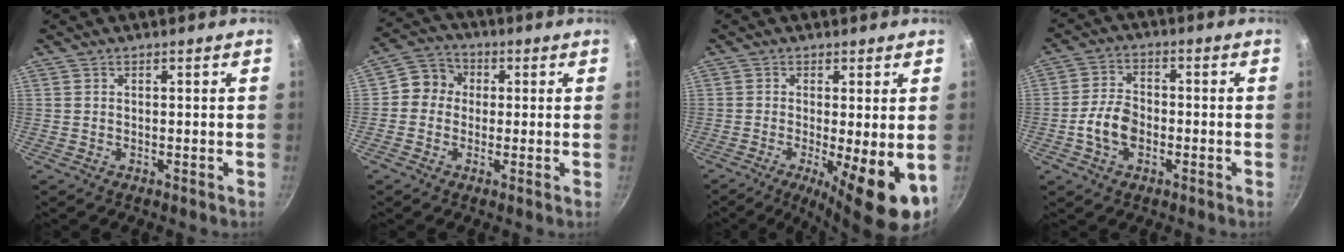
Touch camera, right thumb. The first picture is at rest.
{"total": 6.1, "force": [0.2, 5.7, 2.3], "torque": [-0.008, 0.014, -0.018]}
{"total": 10.8, "force": [-2.5, 2.5, 10.2], "torque": [-0.147, -0.012, -0.031]}
{"total": 7.2, "force": [-2.1, 4.7, 5.0], "torque": [-0.085, 0.024, -0.045]}